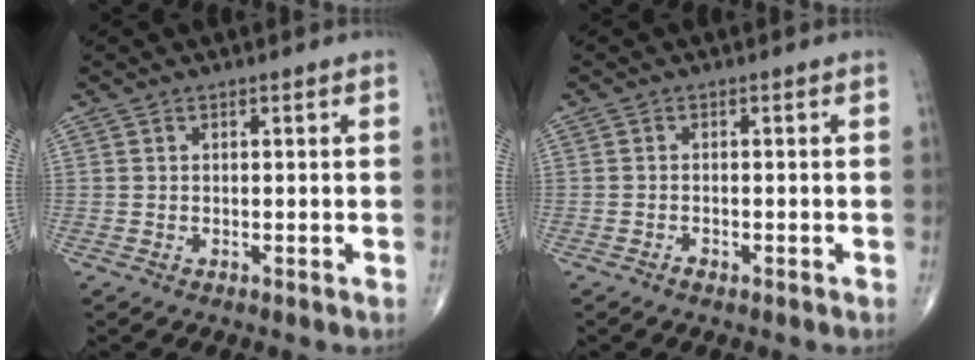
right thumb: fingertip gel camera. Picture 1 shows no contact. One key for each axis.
{"total": 1.0, "fx": -0.7, "fy": 0.4, "fz": 0.6, "tx": -0.012, "ty": 0.002, "tz": -0.015}